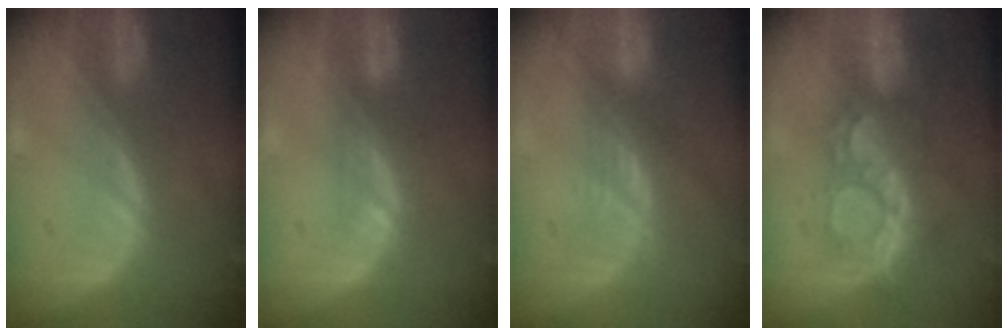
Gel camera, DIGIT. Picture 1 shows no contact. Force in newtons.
{"total": 2.8, "press": 2.1, "slide": 1.7}
{"total": 2.5, "press": 2.1, "slide": 1.4}
{"total": 9.4, "press": 8.0, "slide": 5.0}